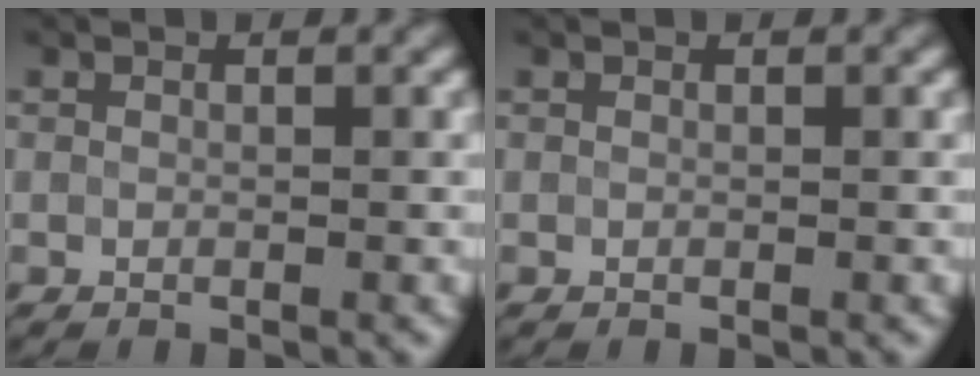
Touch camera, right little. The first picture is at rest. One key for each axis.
{"total": 0.0}